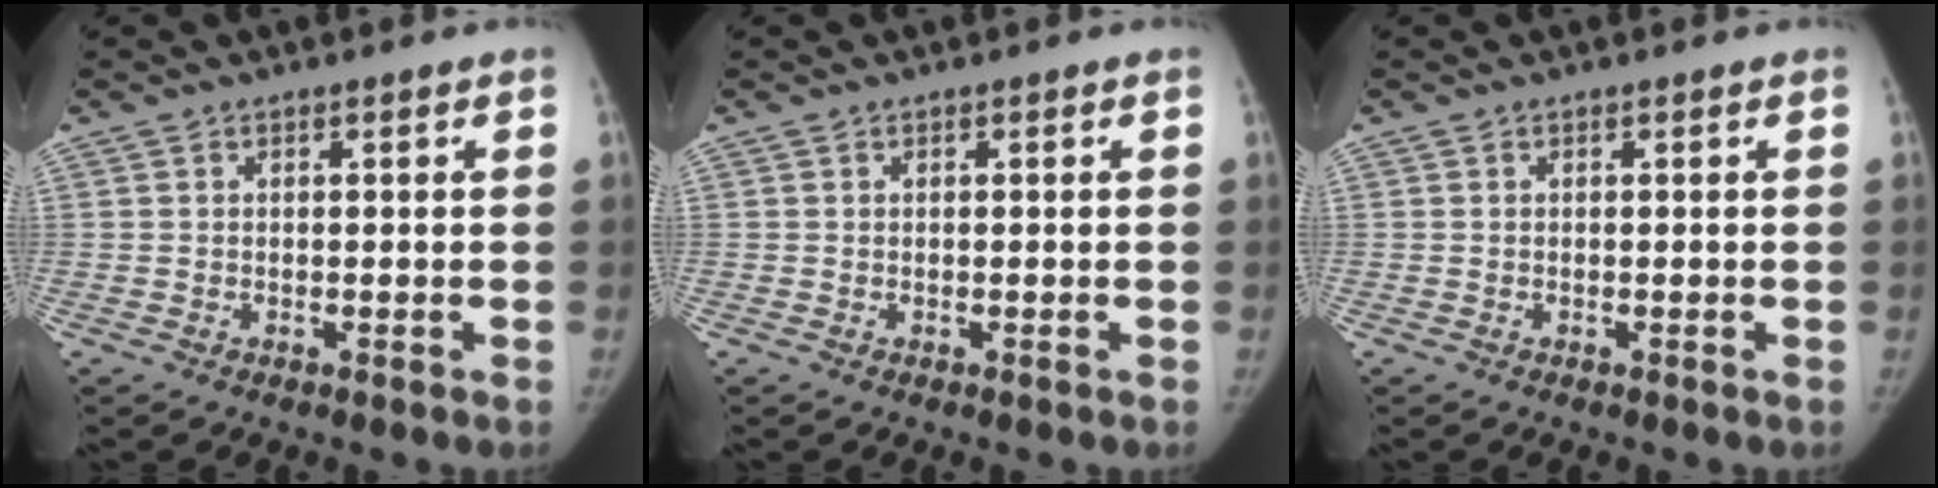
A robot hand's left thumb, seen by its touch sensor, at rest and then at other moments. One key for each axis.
{"total": 0.0}
{"total": 0.0}